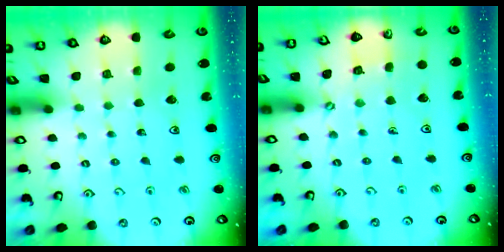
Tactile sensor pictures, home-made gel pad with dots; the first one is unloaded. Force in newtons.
{"total": 3.9, "press": 3.9, "slide": 0.4}